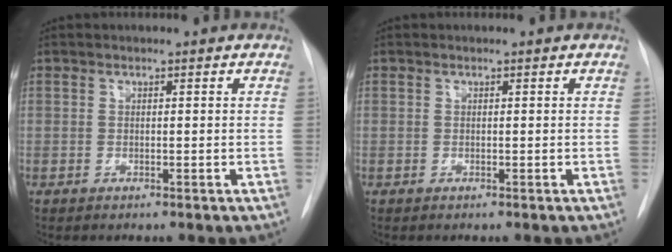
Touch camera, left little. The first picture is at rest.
{"total": 0.0}